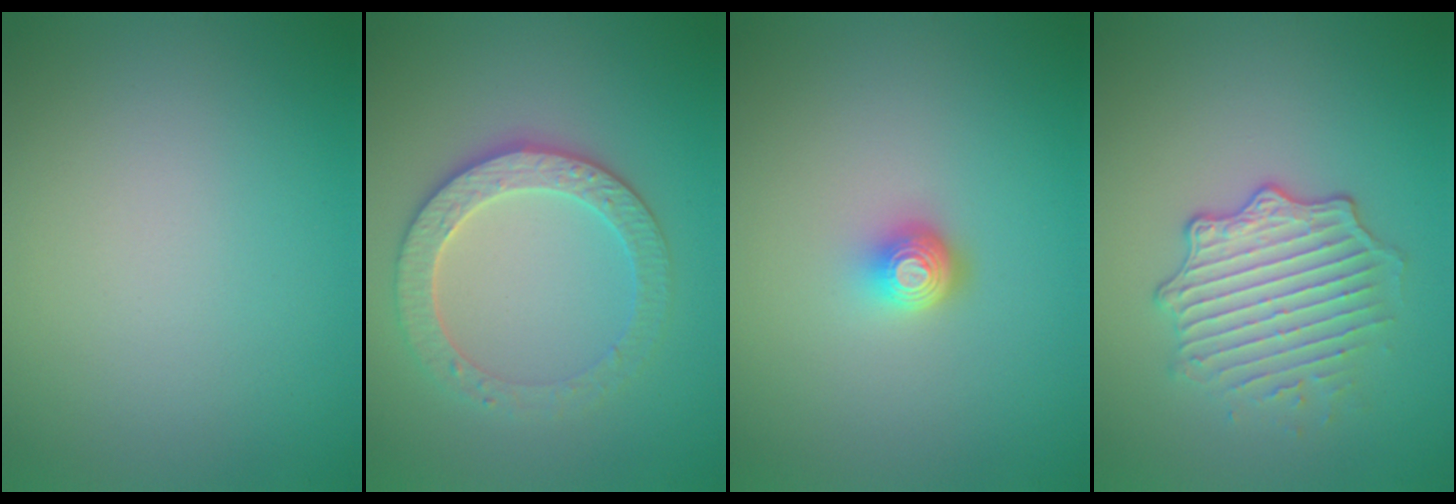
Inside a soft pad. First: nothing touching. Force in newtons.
{"total": 3.8, "press": 3.7, "slide": 1.2}
{"total": 2.3, "press": 1.5, "slide": 1.8}
{"total": 4.1, "press": 3.4, "slide": 2.3}